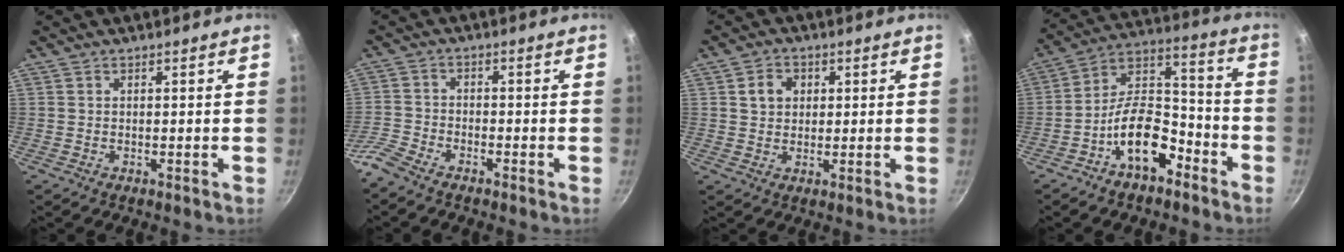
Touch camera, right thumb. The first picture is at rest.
{"total": 4.9, "force": [-4.1, 1.6, 2.1], "torque": [-0.054, 0.025, -0.094]}
{"total": 4.5, "force": [1.2, 3.7, 2.2], "torque": [-0.016, 0.006, 0.018]}
{"total": 14.1, "force": [-7.5, 7.4, 9.3], "torque": [-0.125, 0.084, -0.140]}